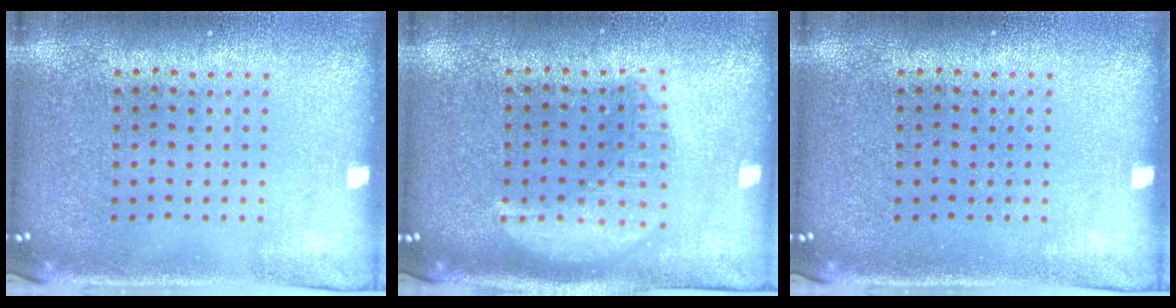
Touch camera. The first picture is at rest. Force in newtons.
{"total": 1.8, "press": 1.8, "slide": 0.2}
{"total": 0.0}